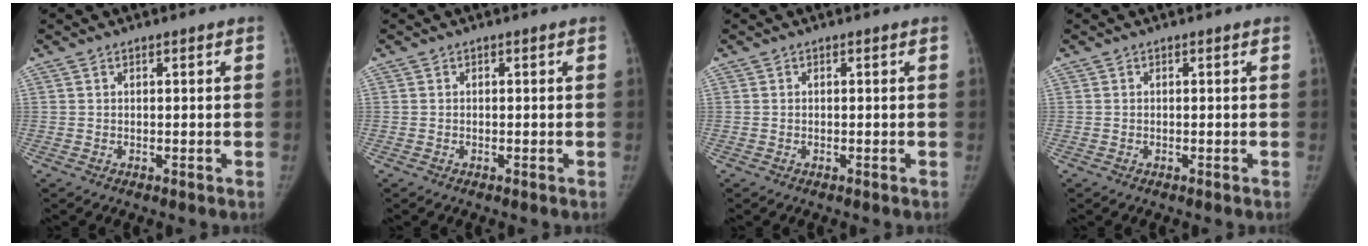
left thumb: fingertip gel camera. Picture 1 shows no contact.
{"total": 0.0}
{"total": 0.0}
{"total": 0.0}